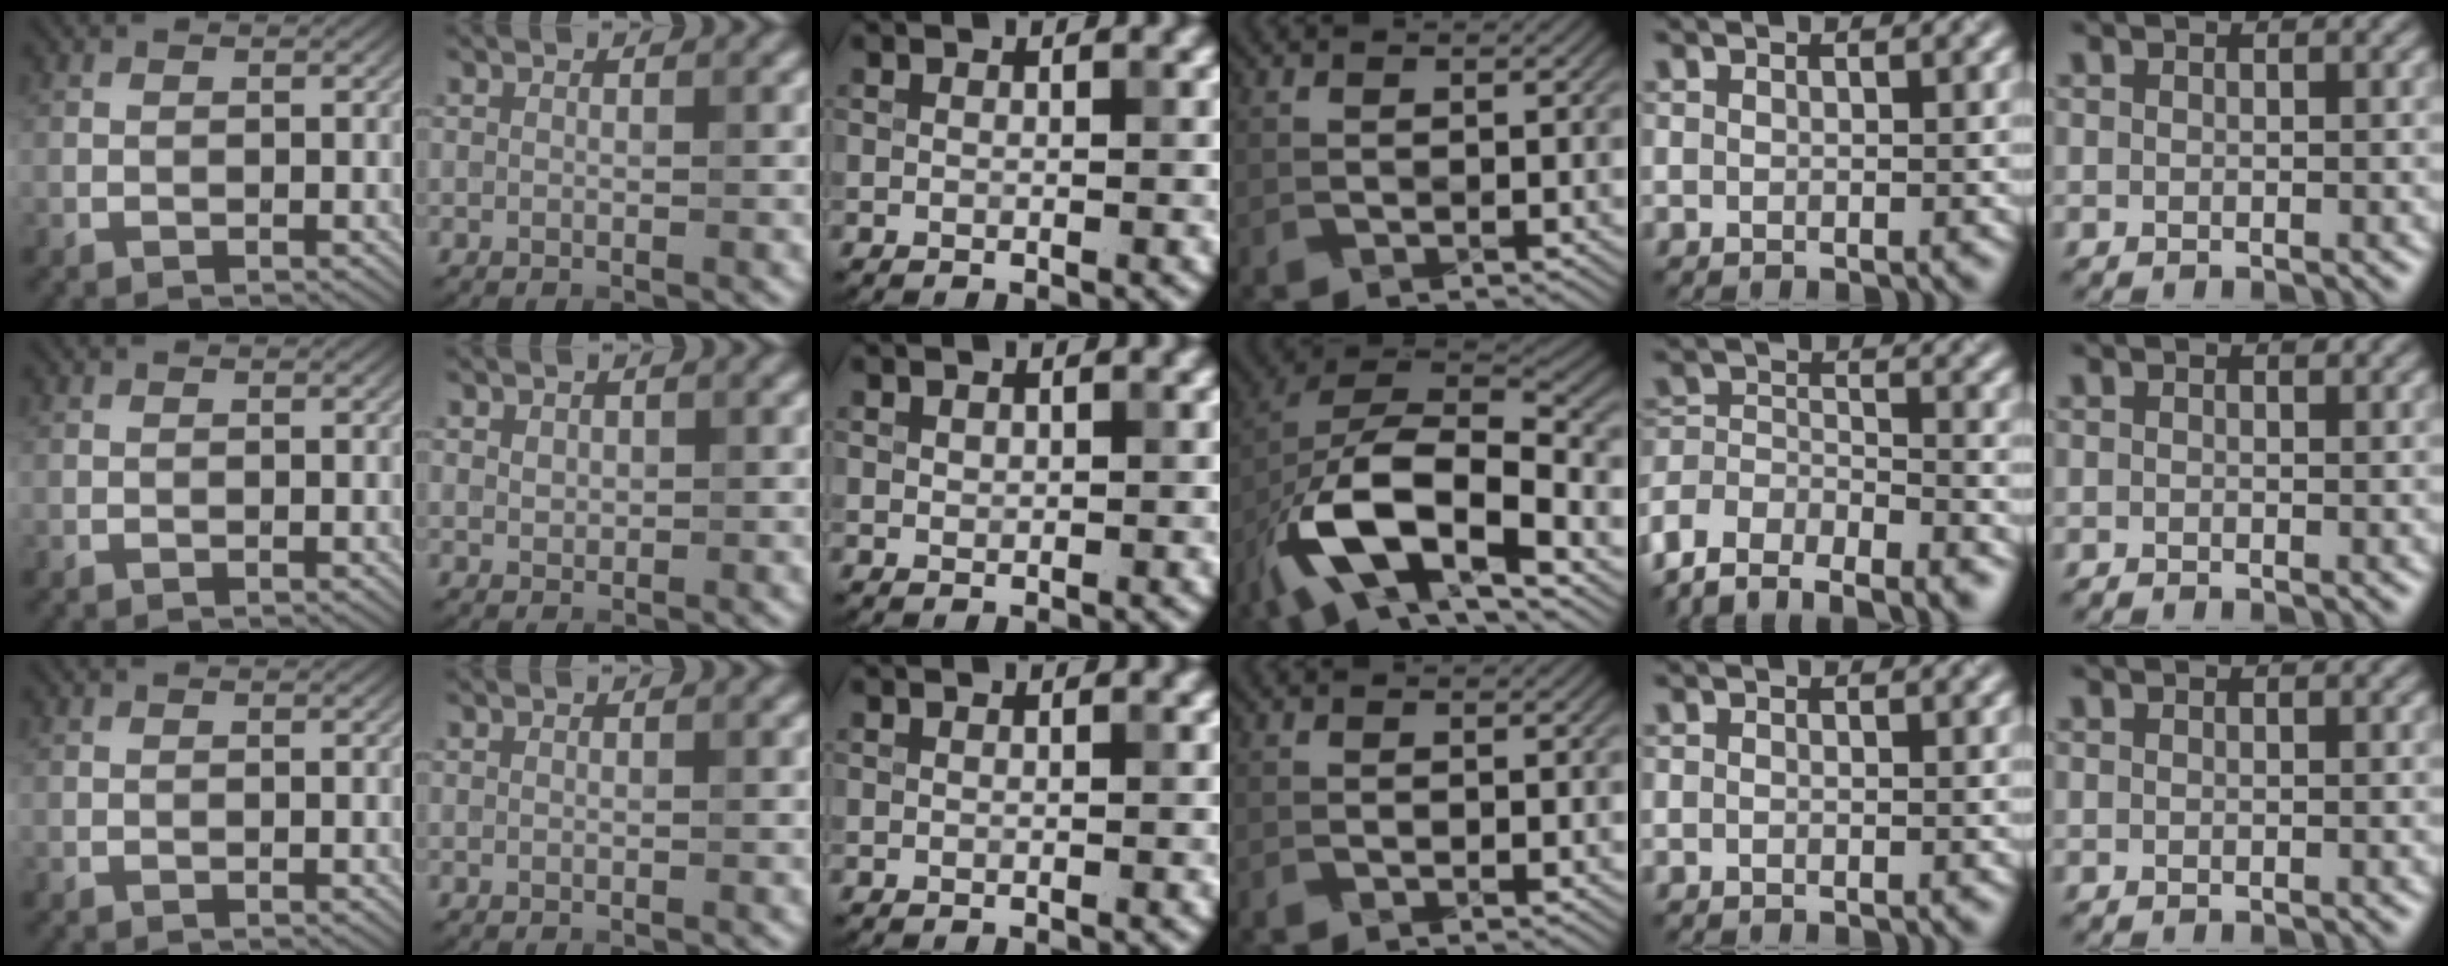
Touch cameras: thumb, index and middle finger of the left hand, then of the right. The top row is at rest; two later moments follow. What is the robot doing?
{"motion": "fold", "object": "cloth"}